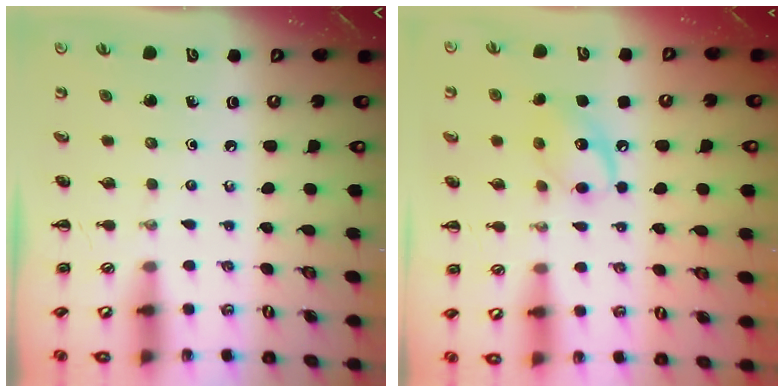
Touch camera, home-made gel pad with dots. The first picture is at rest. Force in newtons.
{"total": 10.7, "press": 10.6, "slide": 0.7}